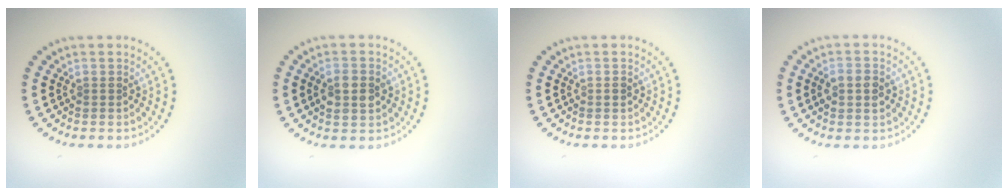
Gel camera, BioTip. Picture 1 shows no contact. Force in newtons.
{"total": 2.8, "press": 2.8, "slide": 0.1}
{"total": 0.9, "press": 0.9, "slide": 0.2}
{"total": 2.9, "press": 2.9, "slide": 0.2}